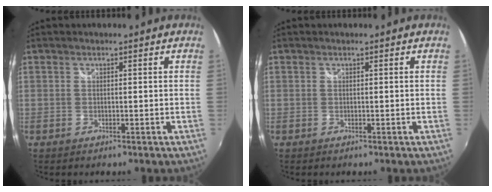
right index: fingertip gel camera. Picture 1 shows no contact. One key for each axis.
{"total": 0.0}